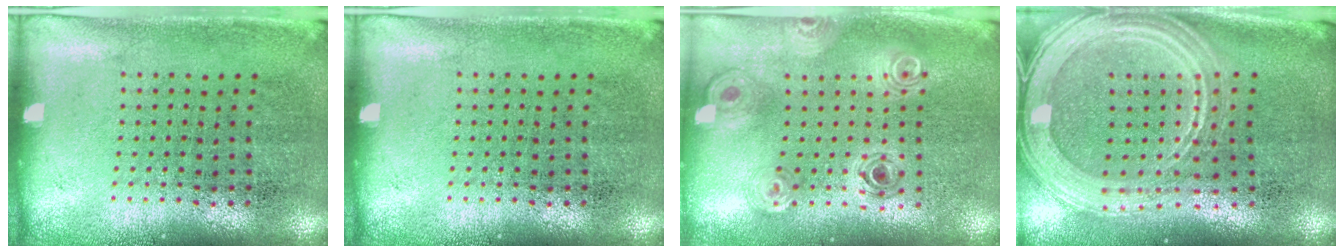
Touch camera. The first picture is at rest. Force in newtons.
{"total": 0.0}
{"total": 0.9, "press": 0.9, "slide": 0.2}
{"total": 2.8, "press": 2.3, "slide": 1.5}